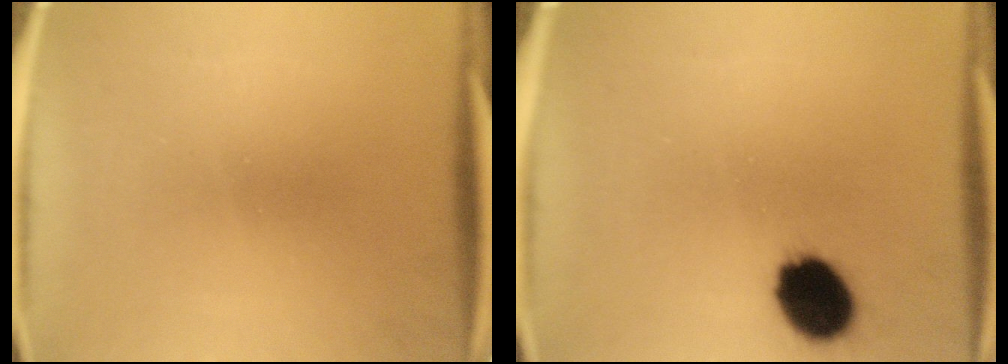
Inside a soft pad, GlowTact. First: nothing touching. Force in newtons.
{"total": 11.2}